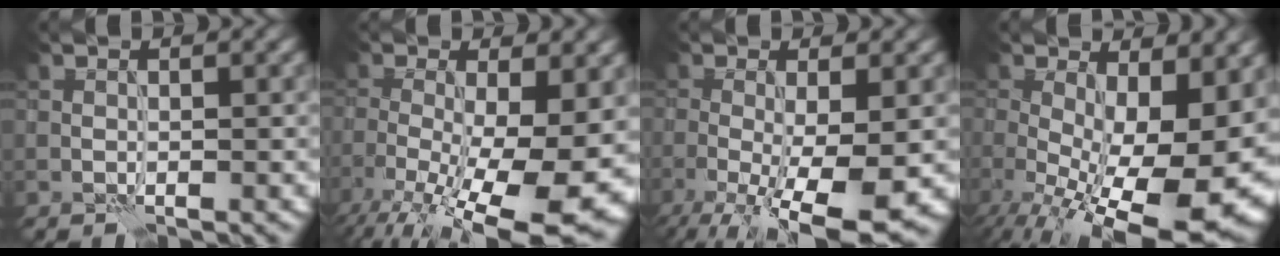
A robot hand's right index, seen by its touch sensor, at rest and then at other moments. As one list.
[{"total": 15.7, "force": [-5.3, 6.0, 13.6], "torque": [-0.223, -0.034, -0.069]}, {"total": 9.6, "force": [-3.5, 2.7, 8.5], "torque": [-0.142, -0.015, -0.056]}, {"total": 16.6, "force": [-2.9, 7.6, 14.5], "torque": [-0.202, -0.047, -0.009]}]